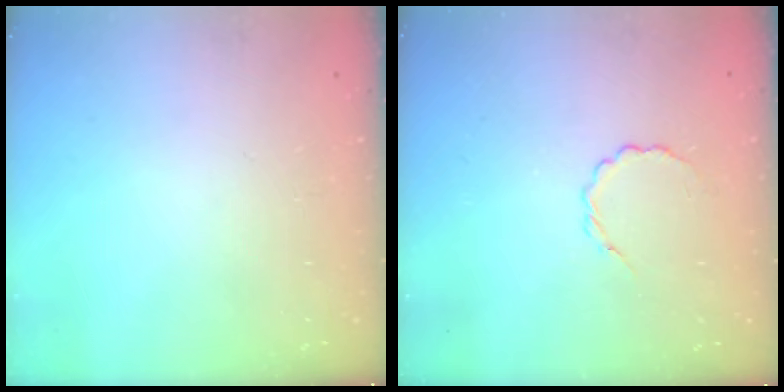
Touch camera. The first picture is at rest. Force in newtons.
{"total": 2.9, "press": 2.7, "slide": 1.0}